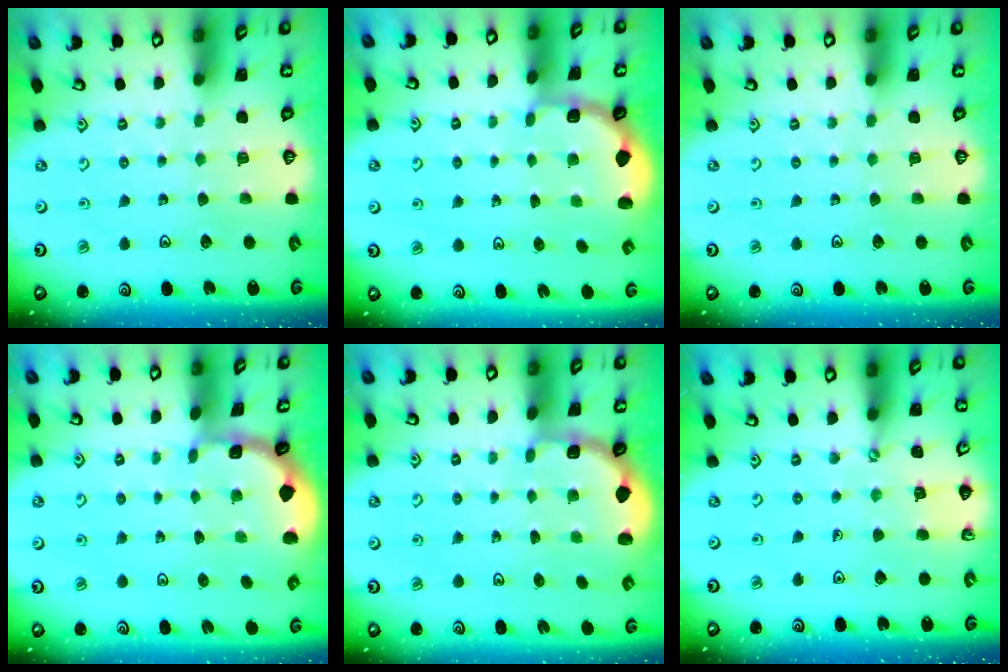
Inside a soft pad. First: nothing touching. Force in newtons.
{"total": 1.8, "press": 1.6, "slide": 0.7}
{"total": 0.0}
{"total": 1.3, "press": 1.2, "slide": 0.1}
{"total": 1.9, "press": 1.7, "slide": 0.7}
{"total": 2.3, "press": 2.2, "slide": 0.3}